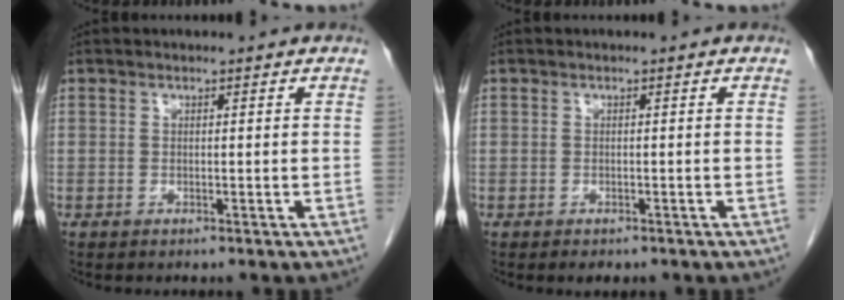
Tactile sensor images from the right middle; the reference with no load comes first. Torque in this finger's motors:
{"motor_torque": [0.47, 0.07, 0.00, 0.01]}